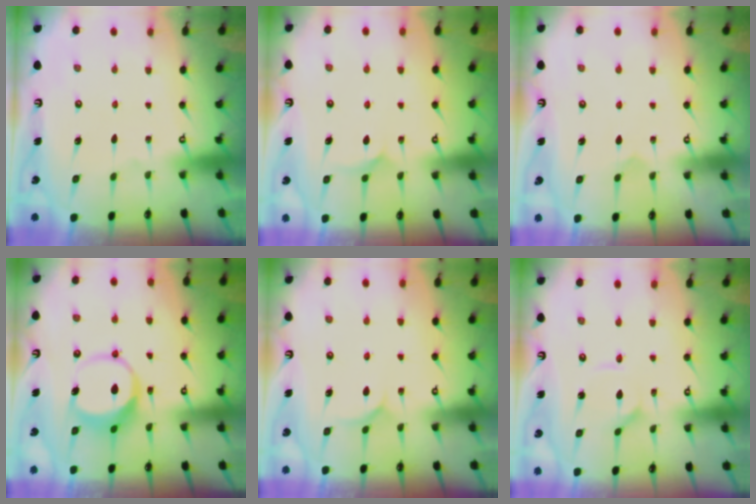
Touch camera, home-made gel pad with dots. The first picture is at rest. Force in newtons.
{"total": 6.6, "press": 6.6, "slide": 0.3}
{"total": 2.8, "press": 2.8, "slide": 0.3}
{"total": 8.4, "press": 8.3, "slide": 1.2}
{"total": 5.8, "press": 5.8, "slide": 0.4}
{"total": 2.6, "press": 2.6, "slide": 0.4}